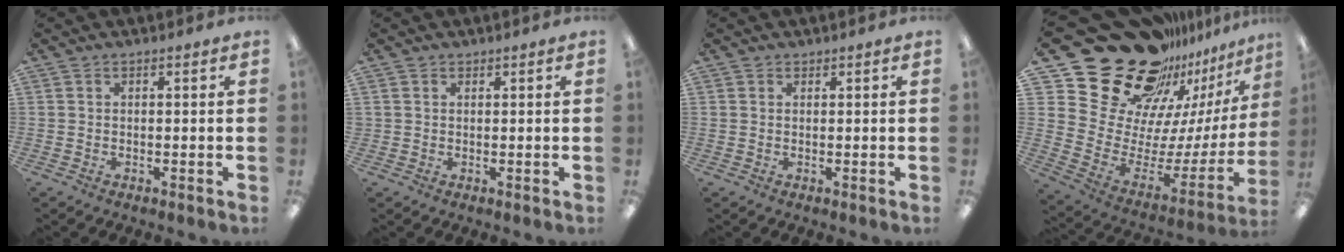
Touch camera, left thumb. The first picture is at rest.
{"total": 0.8, "force": [0.5, 0.6, -0.1], "torque": [0.002, 0.002, 0.010]}
{"total": 0.6, "force": [0.5, 0.2, 0.0], "torque": [0.001, 0.001, 0.010]}
{"total": 30.2, "force": [21.8, 15.4, 14.1], "torque": [-0.212, -0.189, 0.436]}